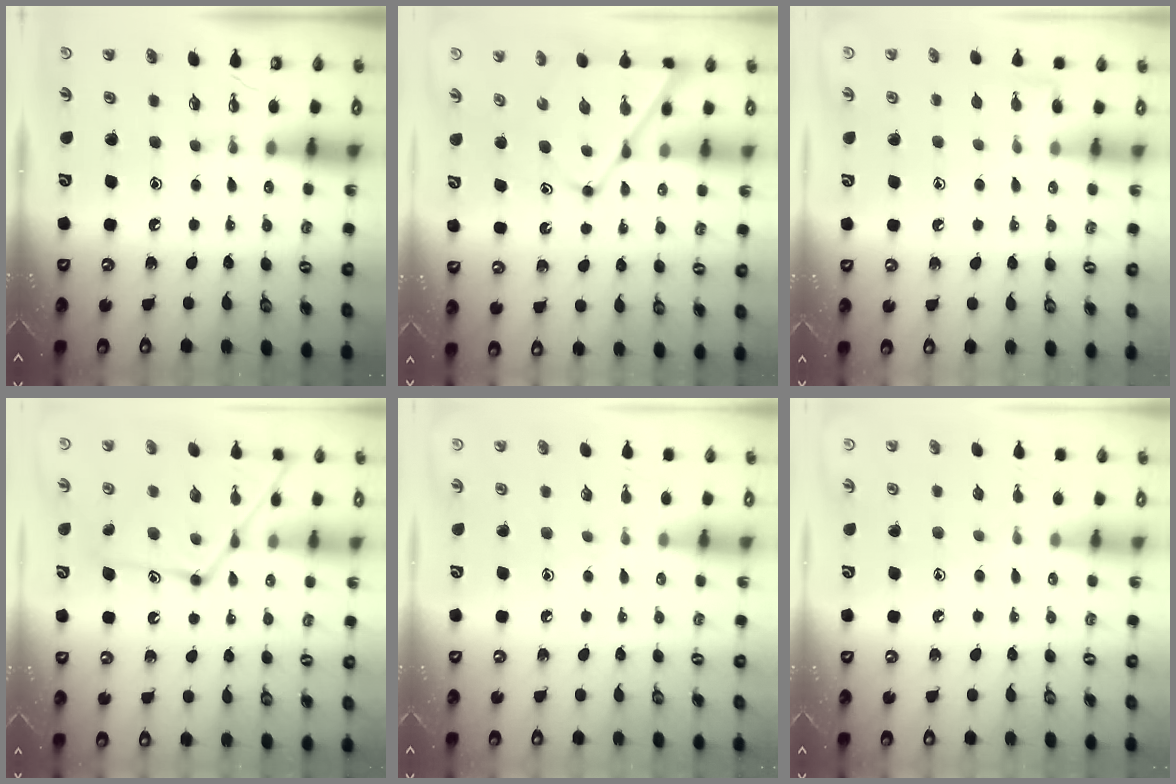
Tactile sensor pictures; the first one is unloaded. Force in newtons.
{"total": 10.9, "press": 10.8, "slide": 1.0}
{"total": 6.5, "press": 6.5, "slide": 0.6}
{"total": 16.4, "press": 16.4, "slide": 1.2}
{"total": 5.8, "press": 5.8, "slide": 0.7}
{"total": 7.3, "press": 7.2, "slide": 0.6}